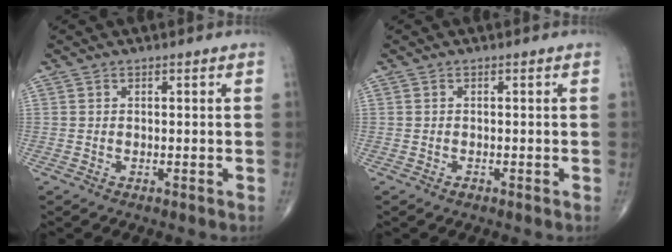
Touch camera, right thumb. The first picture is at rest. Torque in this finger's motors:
{"motor_torque": [-0.06, 0.18, -0.15, -0.03, 0.07]}